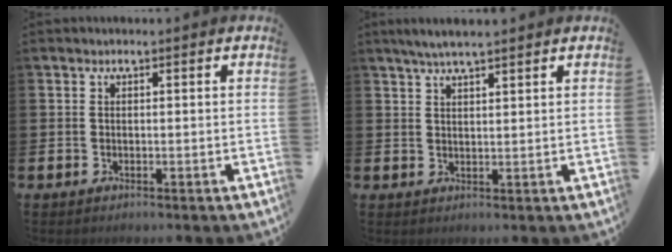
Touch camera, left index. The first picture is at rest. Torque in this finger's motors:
{"motor_torque": [0.39, -0.47, 0.12, 0.14]}